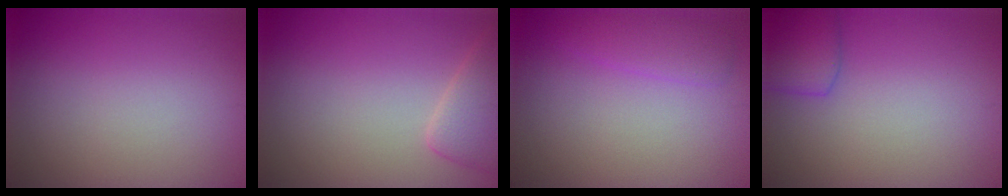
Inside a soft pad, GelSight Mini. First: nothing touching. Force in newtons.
{"total": 2.9, "press": 2.9, "slide": 0.3}
{"total": 1.9, "press": 1.9, "slide": 0.2}
{"total": 2.7, "press": 2.6, "slide": 0.2}